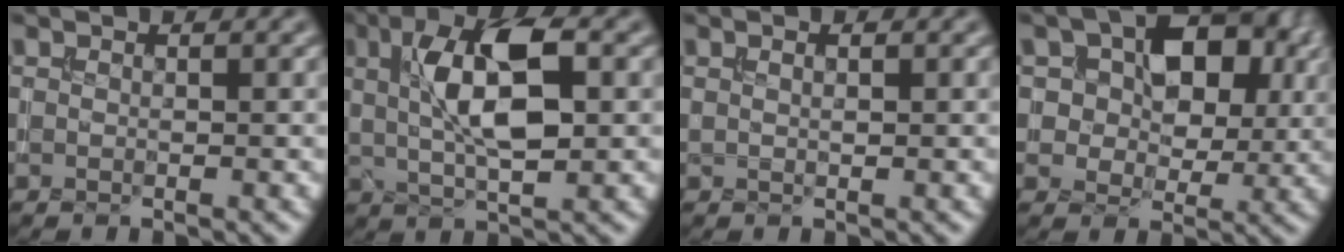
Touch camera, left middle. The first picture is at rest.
{"total": 8.0, "force": [1.6, 3.0, 7.2], "torque": [-0.121, 0.011, 0.028]}
{"total": 0.9, "force": [0.4, 0.3, 0.8], "torque": [-0.005, -0.005, 0.005]}
{"total": 9.2, "force": [2.7, 6.2, 6.3], "torque": [-0.083, 0.011, 0.031]}